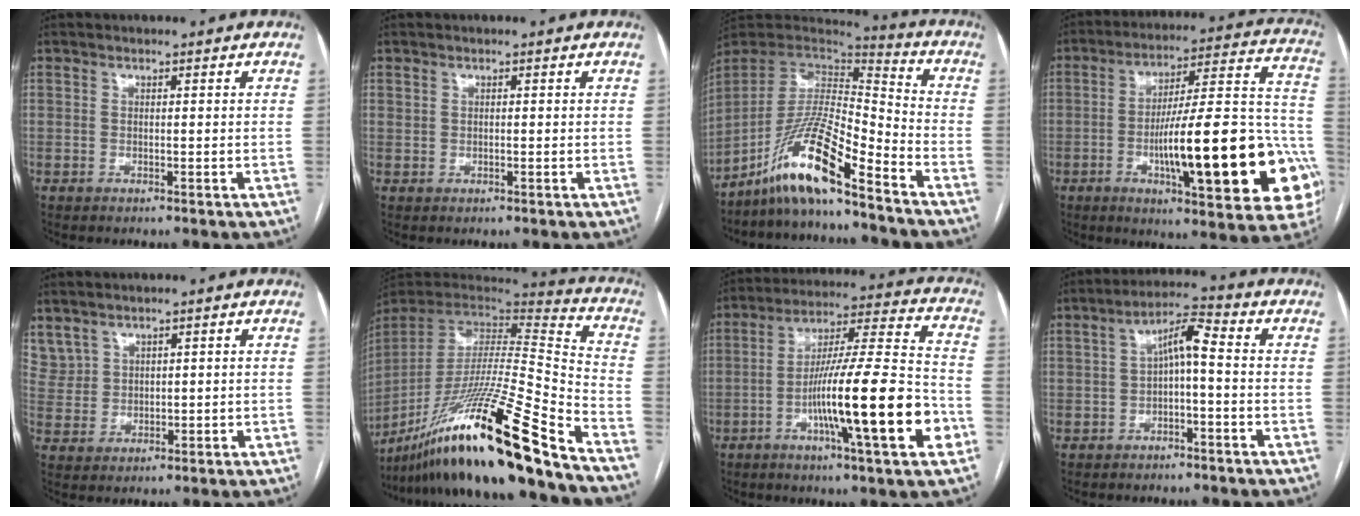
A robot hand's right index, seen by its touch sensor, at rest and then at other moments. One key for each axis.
{"total": 0.6, "fx": 0.3, "fy": 0.4, "fz": 0.2, "tx": -0.004, "ty": 0.003, "tz": 0.007}
{"total": 13.7, "fx": -10.0, "fy": 1.0, "fz": 9.3, "tx": -0.174, "ty": 0.008, "tz": -0.185}
{"total": 26.9, "fx": -7.2, "fy": 4.6, "fz": 25.5, "tx": -0.283, "ty": 0.014, "tz": -0.094}
{"total": 5.1, "fx": 3.7, "fy": 3.5, "fz": 0.9, "tx": -0.025, "ty": 0.013, "tz": 0.089}
{"total": 29.6, "fx": -21.2, "fy": -0.1, "fz": 20.6, "tx": -0.339, "ty": -0.045, "tz": -0.375}
{"total": 18.3, "fx": -5.8, "fy": 0.4, "fz": 17.4, "tx": -0.285, "ty": -0.005, "tz": -0.096}
{"total": 5.4, "fx": -0.3, "fy": 1.2, "fz": 5.2, "tx": -0.090, "ty": 0.026, "tz": -0.007}